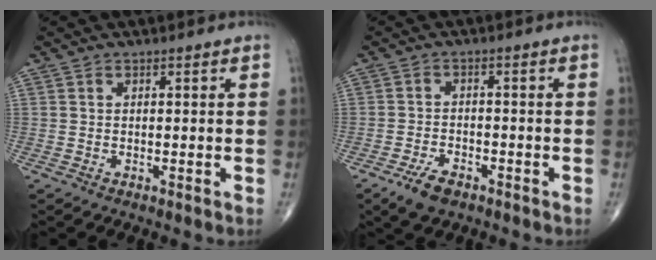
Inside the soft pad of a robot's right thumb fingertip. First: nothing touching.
{"total": 4.9, "force": [-3.2, 2.5, 2.8], "torque": [-0.052, 0.011, -0.054]}